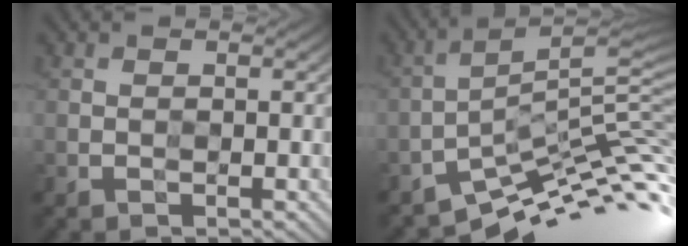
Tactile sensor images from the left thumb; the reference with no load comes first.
{"total": 10.9, "force": [-6.5, 2.2, 8.4], "torque": [-0.139, 0.004, -0.117]}